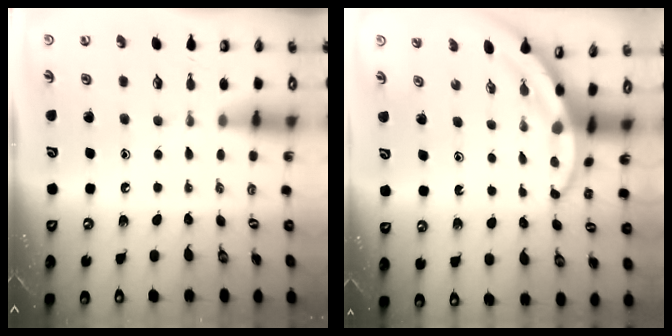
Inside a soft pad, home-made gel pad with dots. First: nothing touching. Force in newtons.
{"total": 3.9, "press": 3.9, "slide": 0.5}